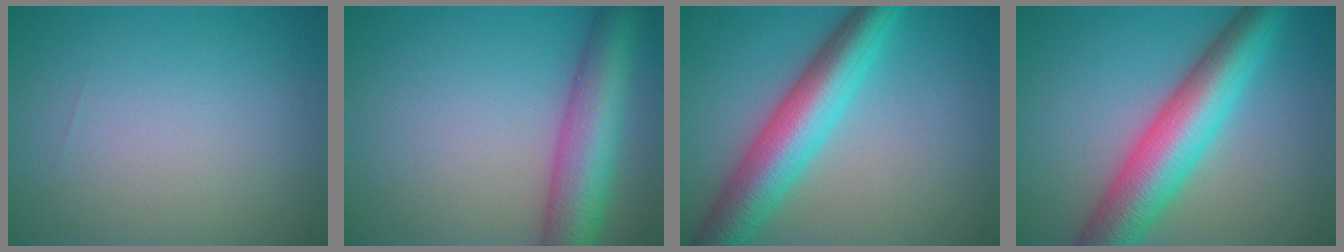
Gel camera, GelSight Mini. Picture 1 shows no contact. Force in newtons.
{"total": 8.1, "press": 8.1, "slide": 0.2}
{"total": 8.0, "press": 8.0, "slide": 0.2}
{"total": 9.1, "press": 9.1, "slide": 0.1}